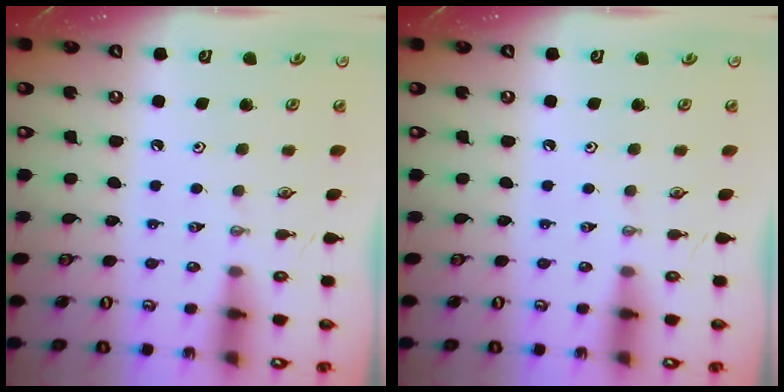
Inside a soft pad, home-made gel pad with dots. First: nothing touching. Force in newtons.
{"total": 0.0}